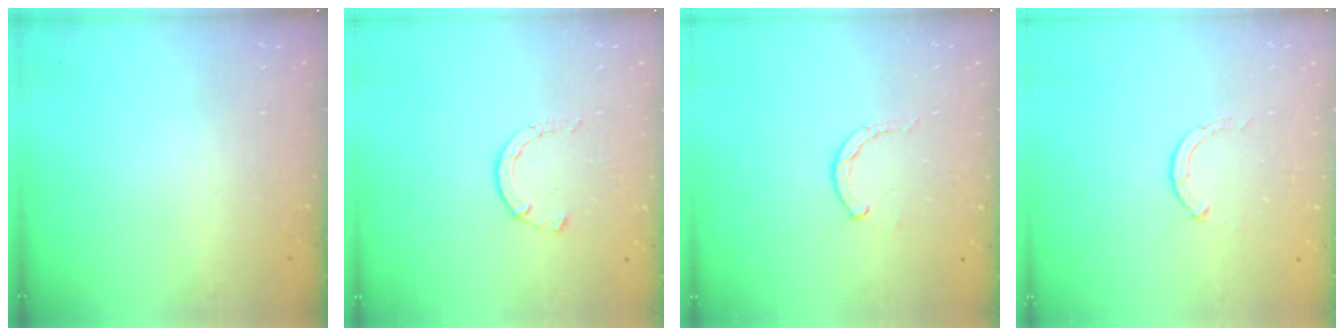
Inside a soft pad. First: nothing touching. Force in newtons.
{"total": 2.1, "press": 2.1, "slide": 0.5}
{"total": 0.8, "press": 0.8, "slide": 0.2}
{"total": 0.0}